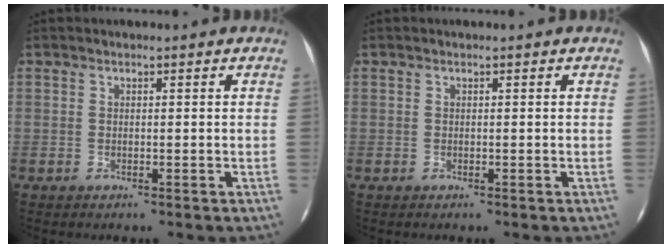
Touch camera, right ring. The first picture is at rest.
{"total": 0.0}